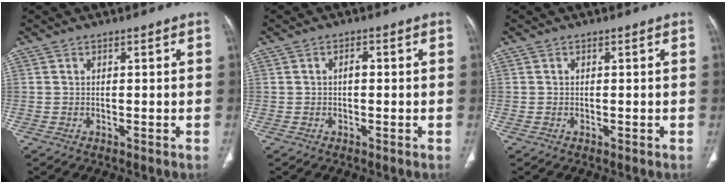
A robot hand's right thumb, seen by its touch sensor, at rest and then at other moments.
{"total": 1.4, "force": [-0.1, 0.9, 1.1], "torque": [-0.015, 0.004, -0.004]}
{"total": 0.0}